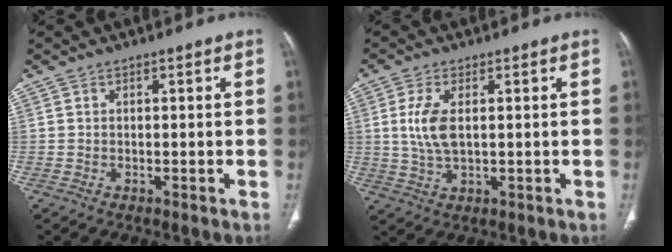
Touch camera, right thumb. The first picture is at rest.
{"total": 6.5, "force": [1.0, 3.1, 5.6], "torque": [-0.131, -0.003, 0.023]}